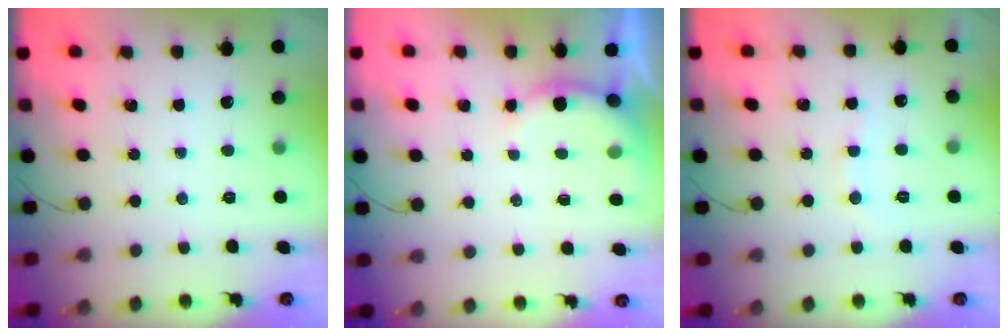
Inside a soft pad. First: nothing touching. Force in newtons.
{"total": 5.2, "press": 5.2, "slide": 0.5}
{"total": 6.8, "press": 6.7, "slide": 1.2}